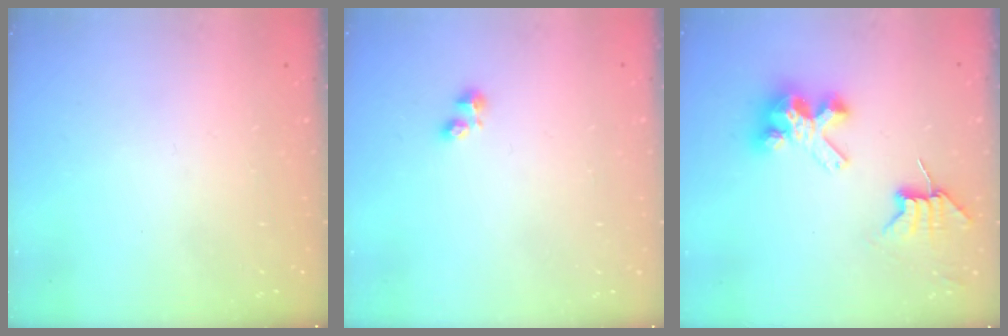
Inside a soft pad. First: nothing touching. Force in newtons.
{"total": 2.1, "press": 2.1, "slide": 0.3}
{"total": 7.7, "press": 7.7, "slide": 0.7}